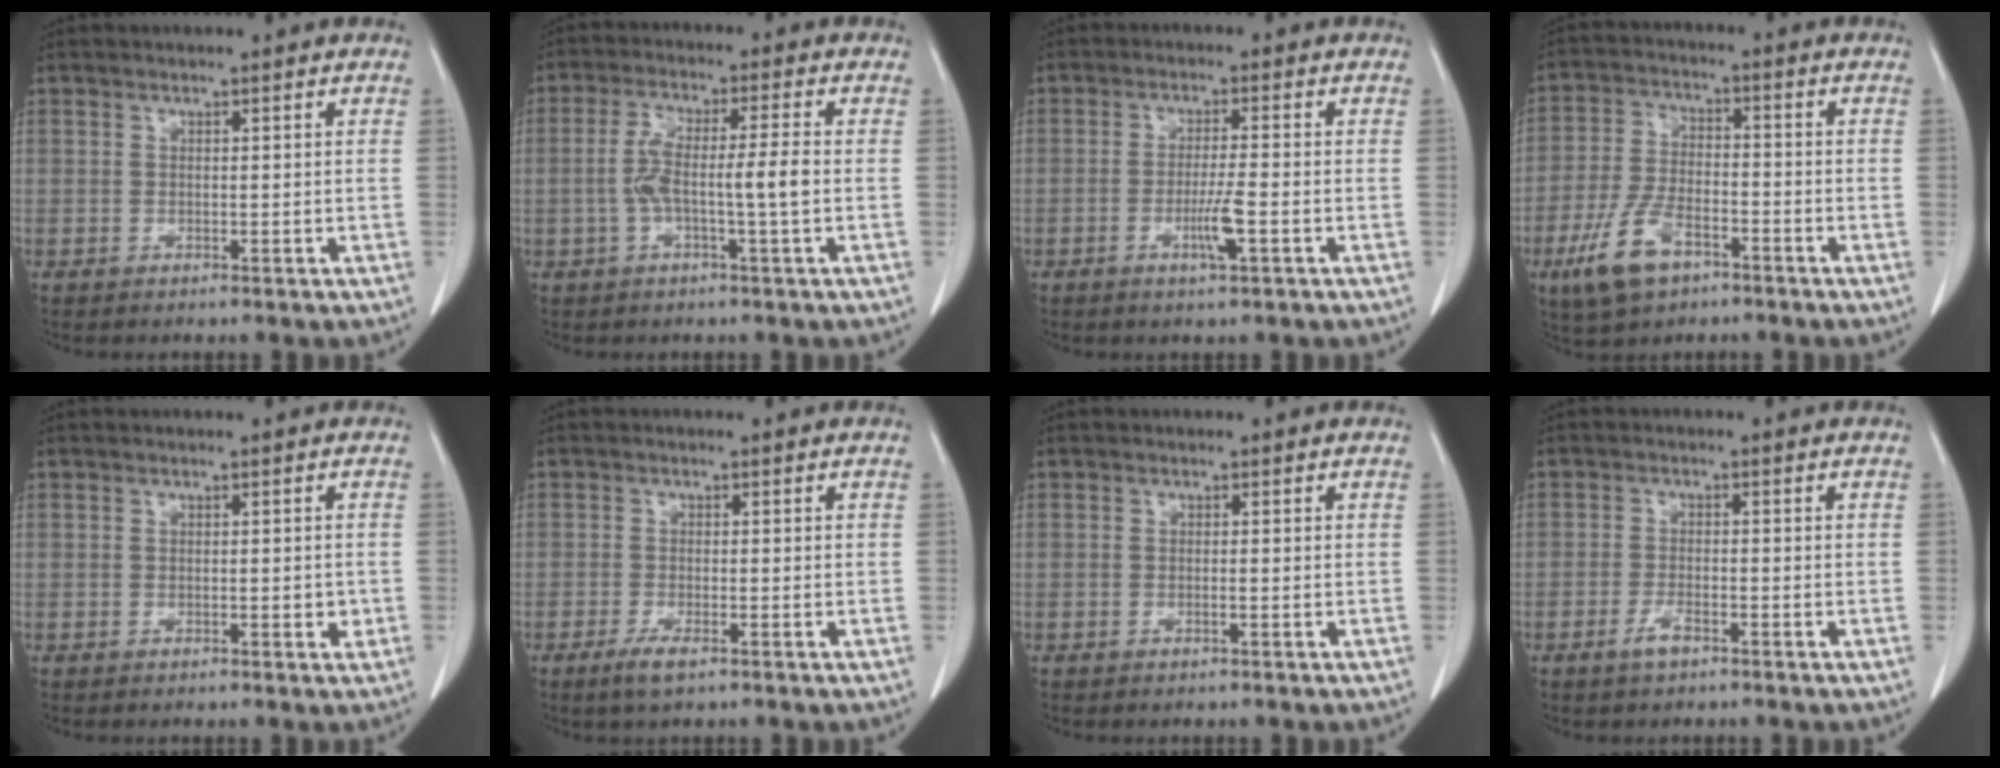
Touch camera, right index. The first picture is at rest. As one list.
[{"total": 7.0, "force": [-1.2, 0.2, 6.9], "torque": [-0.138, 0.014, -0.021]}, {"total": 4.4, "force": [-1.7, -0.1, 4.1], "torque": [-0.077, -0.007, -0.031]}, {"total": 9.4, "force": [-5.3, 4.2, 6.6], "torque": [-0.151, -0.003, -0.097]}, {"total": 1.5, "force": [-0.3, 0.7, 1.3], "torque": [-0.016, 0.000, -0.002]}, {"total": 2.7, "force": [-1.7, 0.5, 2.1], "torque": [-0.044, -0.004, -0.031]}, {"total": 0.6, "force": [-0.3, 0.0, 0.5], "torque": [-0.012, 0.000, -0.004]}, {"total": 2.6, "force": [-1.7, 0.7, 1.8], "torque": [-0.040, 0.000, -0.033]}]